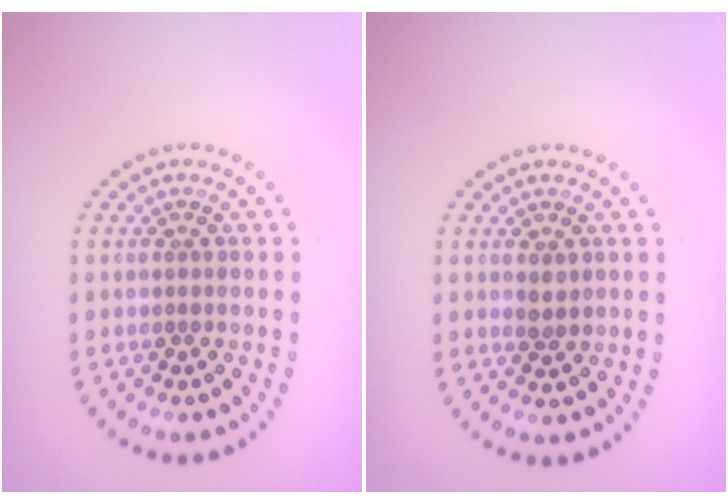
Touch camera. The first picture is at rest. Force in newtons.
{"total": 1.2, "press": 1.2, "slide": 0.3}